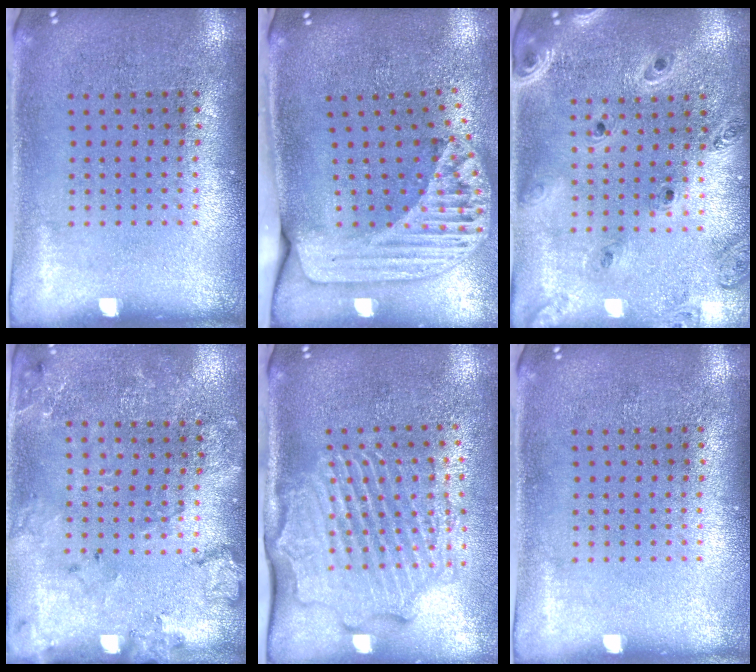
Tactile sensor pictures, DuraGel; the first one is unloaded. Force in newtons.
{"total": 2.3, "press": 1.7, "slide": 1.5}
{"total": 1.3, "press": 1.3, "slide": 0.2}
{"total": 1.7, "press": 1.6, "slide": 0.5}
{"total": 2.6, "press": 2.2, "slide": 1.4}
{"total": 0.0}